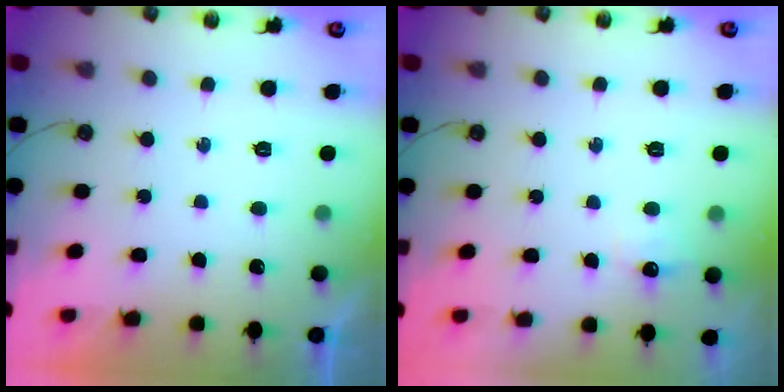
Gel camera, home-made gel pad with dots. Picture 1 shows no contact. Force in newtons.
{"total": 5.0, "press": 4.9, "slide": 0.8}